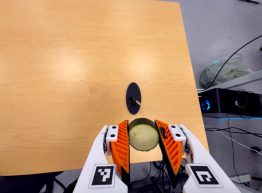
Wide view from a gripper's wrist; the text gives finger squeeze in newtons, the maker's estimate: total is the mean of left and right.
{"total": 12.0, "left": 12.3, "right": 11.7}